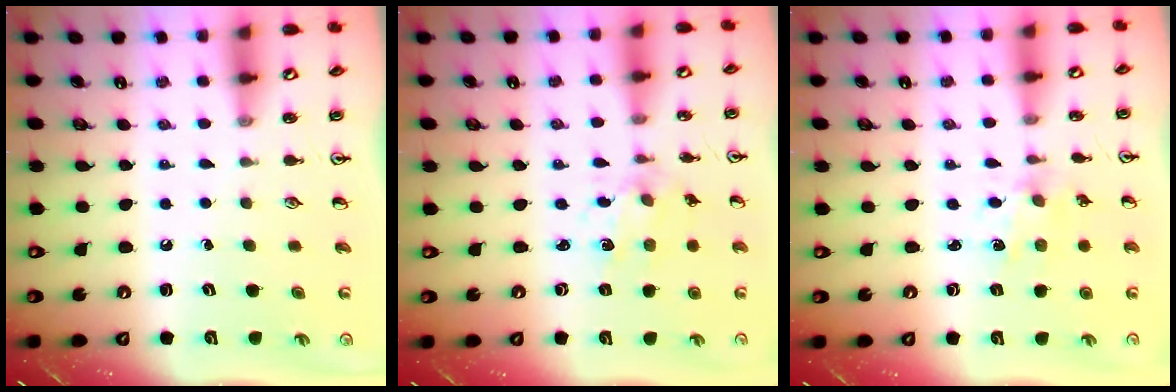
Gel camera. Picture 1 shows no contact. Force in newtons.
{"total": 2.9, "press": 2.8, "slide": 0.9}
{"total": 2.0, "press": 1.8, "slide": 0.7}